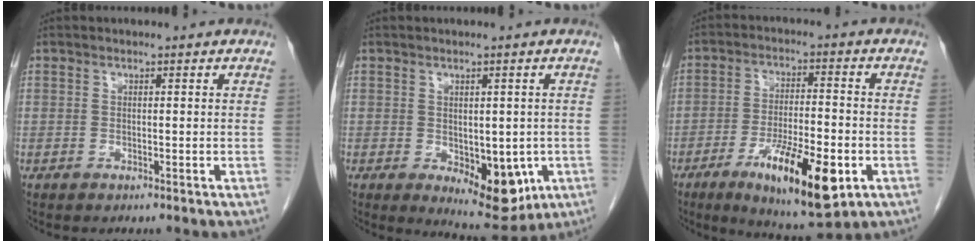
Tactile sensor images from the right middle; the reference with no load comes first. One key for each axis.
{"total": 8.6, "fx": -2.3, "fy": 4.1, "fz": 7.2, "tx": -0.084, "ty": -0.014, "tz": -0.016}
{"total": 14.4, "fx": -6.1, "fy": 3.3, "fz": 12.7, "tx": -0.213, "ty": -0.021, "tz": -0.089}